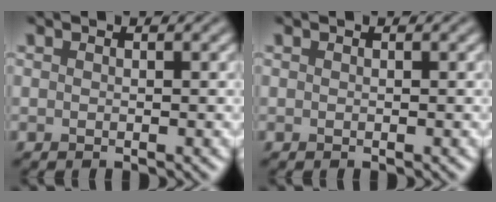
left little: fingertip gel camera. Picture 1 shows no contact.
{"total": 0.0}